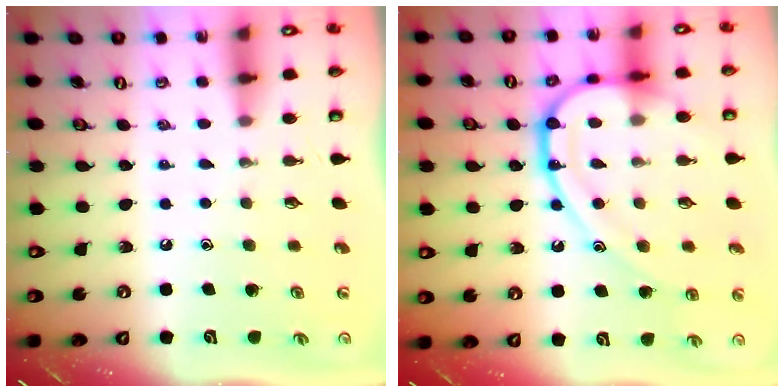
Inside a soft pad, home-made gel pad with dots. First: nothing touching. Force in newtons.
{"total": 17.2, "press": 17.2, "slide": 1.7}